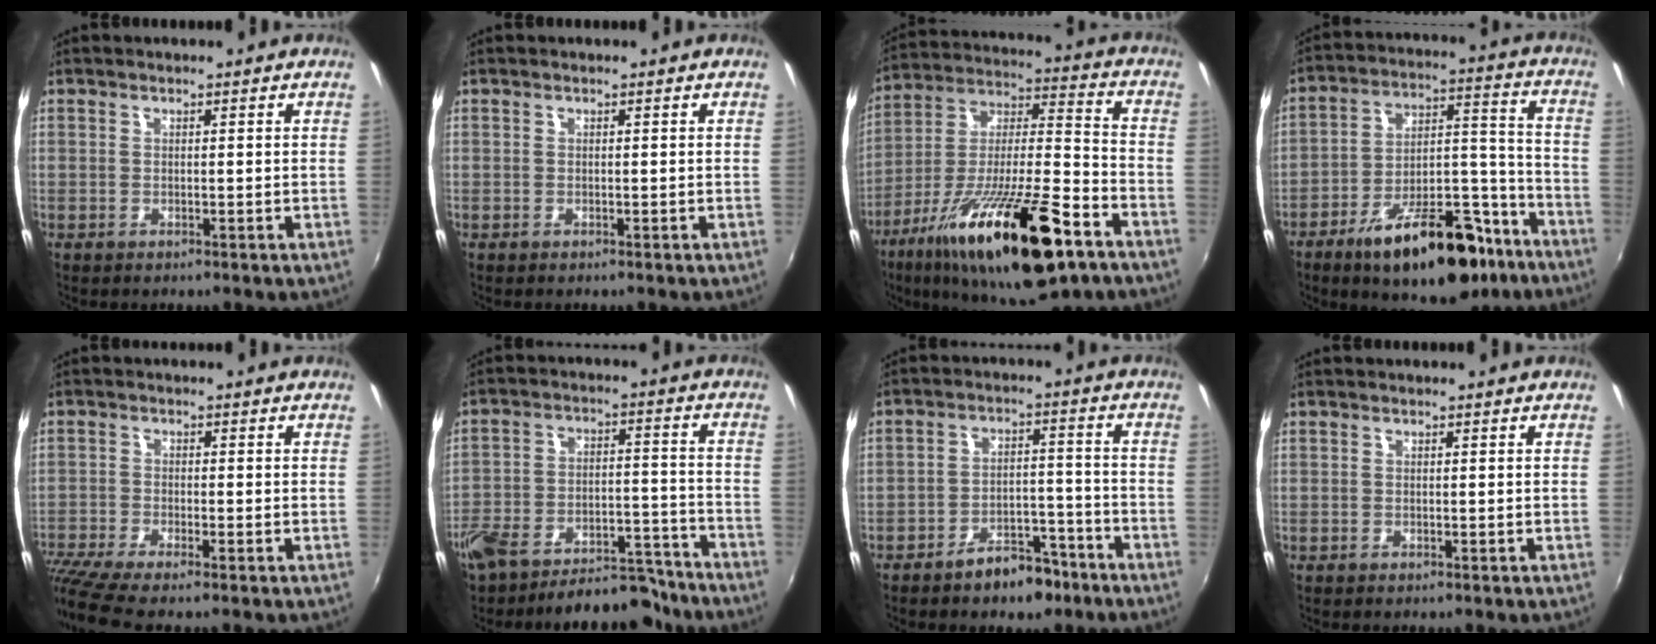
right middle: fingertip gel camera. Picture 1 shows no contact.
{"total": 0.0}
{"total": 27.2, "force": [-14.9, 6.9, 21.7], "torque": [-0.373, -0.038, -0.247]}
{"total": 21.9, "force": [-14.4, 9.3, 13.6], "torque": [-0.211, 0.024, -0.206]}
{"total": 8.2, "force": [-6.6, 0.3, 4.9], "torque": [-0.116, -0.040, -0.119]}
{"total": 15.9, "force": [-13.4, 6.1, 6.0], "torque": [-0.121, 0.020, -0.182]}
{"total": 7.7, "force": [-5.8, 4.1, 2.9], "torque": [-0.052, 0.029, -0.074]}
{"total": 0.0}